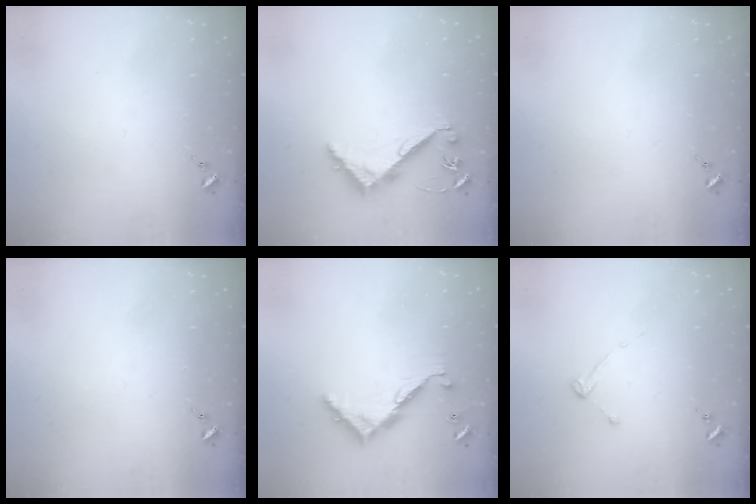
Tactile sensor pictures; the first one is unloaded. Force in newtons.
{"total": 6.7, "press": 6.6, "slide": 0.7}
{"total": 0.0}
{"total": 0.0}
{"total": 8.9, "press": 8.9, "slide": 0.6}
{"total": 2.6, "press": 2.5, "slide": 0.4}